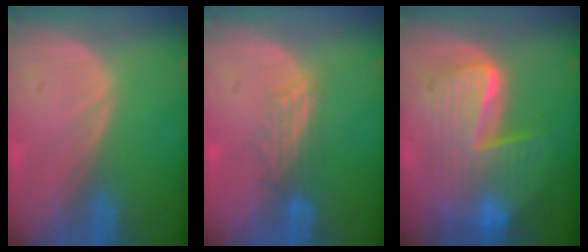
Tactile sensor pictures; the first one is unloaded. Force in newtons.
{"total": 2.8, "press": 2.7, "slide": 0.6}
{"total": 10.3, "press": 10.3, "slide": 0.9}